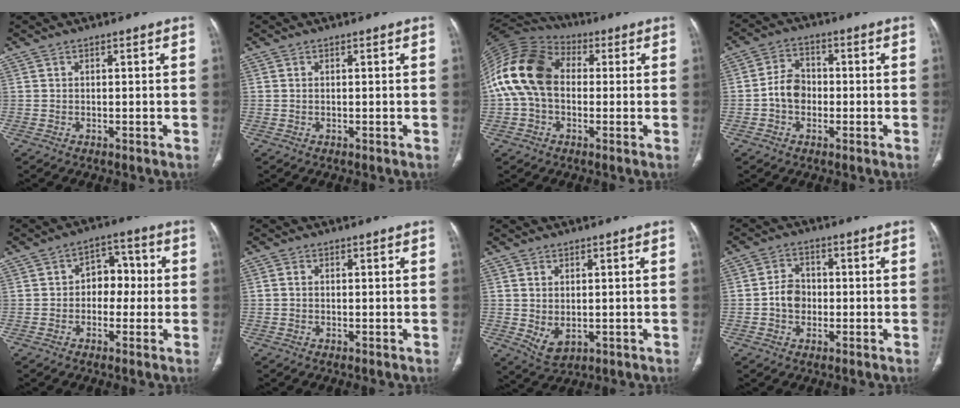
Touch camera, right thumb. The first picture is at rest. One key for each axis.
{"total": 0.0}
{"total": 16.7, "fx": 0.8, "fy": 11.7, "fz": 11.8, "tx": -0.236, "ty": 0.039, "tz": 0.005}
{"total": 5.8, "fx": -1.1, "fy": 4.6, "fz": 3.5, "tx": -0.045, "ty": 0.019, "tz": -0.030}
{"total": 7.1, "fx": -0.2, "fy": 5.2, "fz": 4.8, "tx": -0.031, "ty": 0.024, "tz": -0.012}
{"total": 0.5, "fx": -0.1, "fy": 0.4, "fz": 0.3, "tx": -0.006, "ty": 0.001, "tz": -0.004}
{"total": 4.2, "fx": -0.3, "fy": 2.7, "fz": 3.2, "tx": -0.056, "ty": -0.008, "tz": 0.011}
{"total": 4.8, "fx": -0.7, "fy": 3.9, "fz": 2.6, "tx": -0.028, "ty": 0.013, "tz": -0.018}